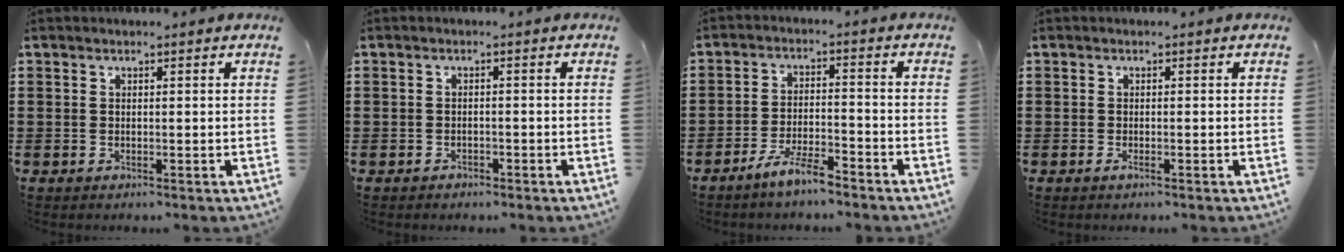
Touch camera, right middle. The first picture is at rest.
{"total": 1.2, "force": [-1.0, 0.6, 0.0], "torque": [-0.003, 0.003, -0.025]}
{"total": 5.7, "force": [-4.8, 0.8, 2.9], "torque": [-0.061, 0.000, -0.092]}
{"total": 0.8, "force": [-0.4, 0.3, 0.6], "torque": [-0.014, -0.002, -0.008]}